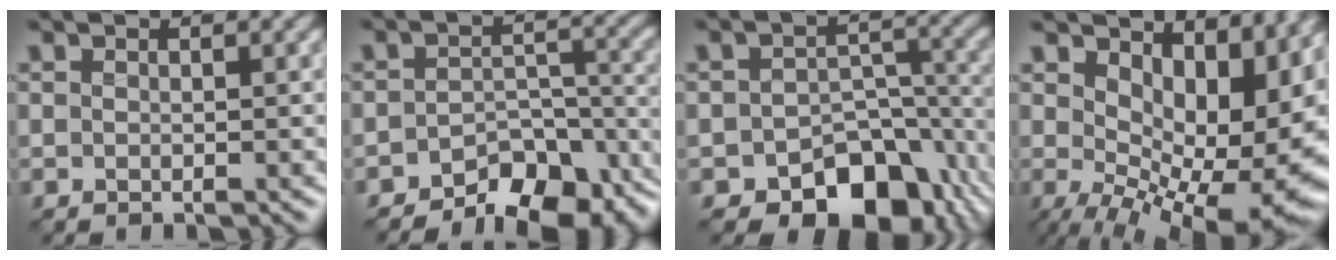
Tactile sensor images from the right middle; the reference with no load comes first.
{"total": 9.1, "force": [-6.6, 4.0, 4.9], "torque": [-0.058, -0.014, -0.100]}
{"total": 9.9, "force": [-6.1, 5.8, 5.1], "torque": [-0.057, -0.018, -0.092]}
{"total": 15.6, "force": [1.7, 7.8, 13.4], "torque": [-0.170, -0.011, 0.057]}